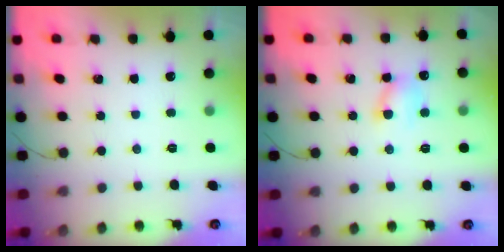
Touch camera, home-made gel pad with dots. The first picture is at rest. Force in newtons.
{"total": 6.2, "press": 6.2, "slide": 0.6}